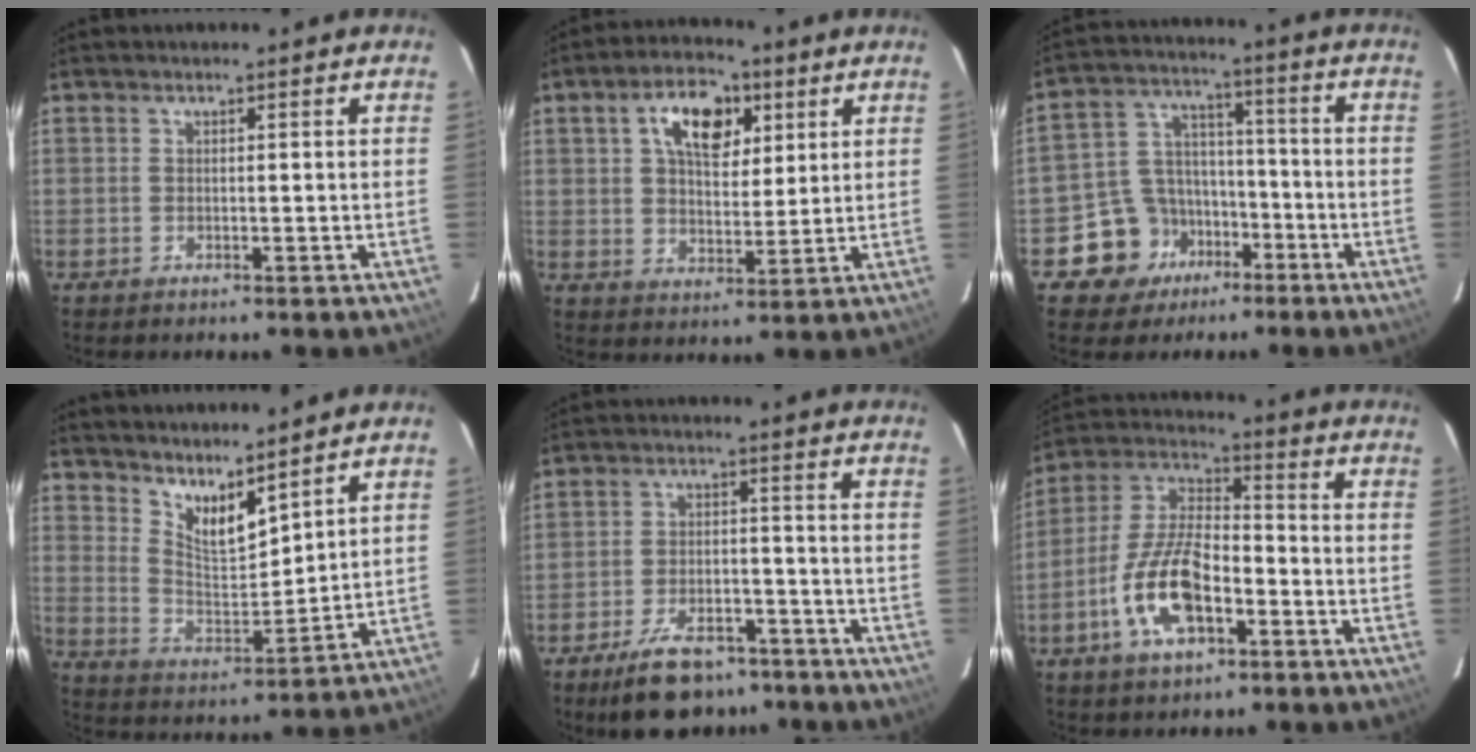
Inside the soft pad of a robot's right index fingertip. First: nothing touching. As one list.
[{"total": 10.5, "force": [4.3, 5.9, 7.5], "torque": [-0.124, 0.022, 0.073]}, {"total": 10.5, "force": [-6.2, 8.4, 1.8], "torque": [-0.054, 0.042, -0.094]}, {"total": 10.4, "force": [8.4, 2.9, 5.3], "torque": [-0.094, -0.009, 0.159]}, {"total": 13.0, "force": [-10.1, 5.7, 6.0], "torque": [-0.130, 0.005, -0.148]}, {"total": 15.6, "force": [-6.8, 6.9, 12.2], "torque": [-0.253, 0.003, -0.131]}]